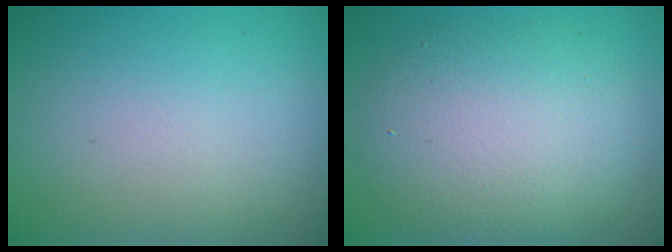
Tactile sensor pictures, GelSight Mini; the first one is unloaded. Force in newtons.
{"total": 7.3, "press": 7.3, "slide": 0.1}